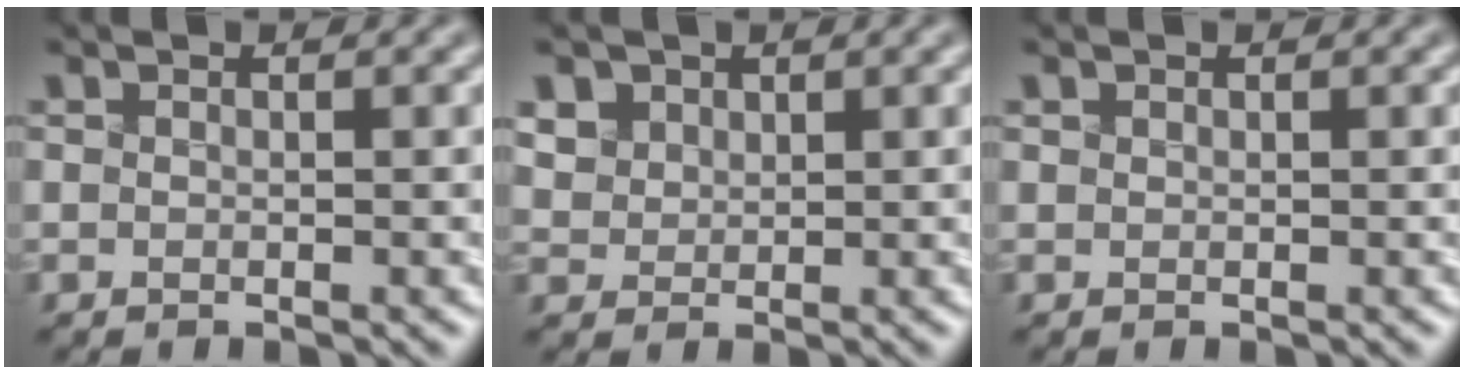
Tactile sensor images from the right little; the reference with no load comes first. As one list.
[{"total": 5.9, "force": [2.9, 4.5, 2.5], "torque": [-0.063, 0.016, 0.051]}, {"total": 0.7, "force": [0.3, 0.6, 0.3], "torque": [-0.012, 0.006, 0.011]}]